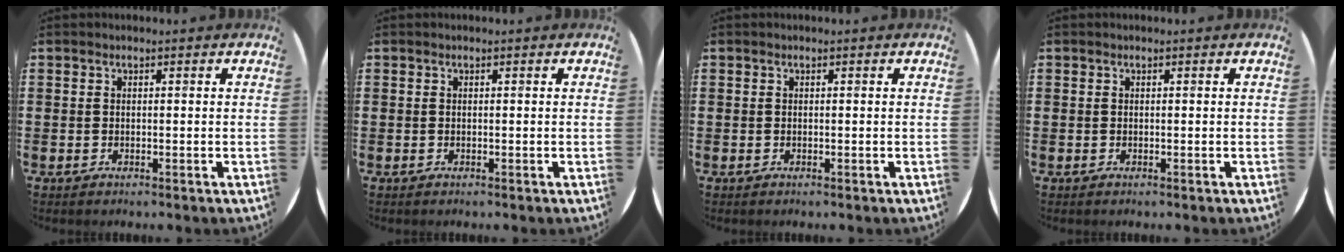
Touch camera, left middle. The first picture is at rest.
{"total": 0.0}
{"total": 0.0}
{"total": 0.0}